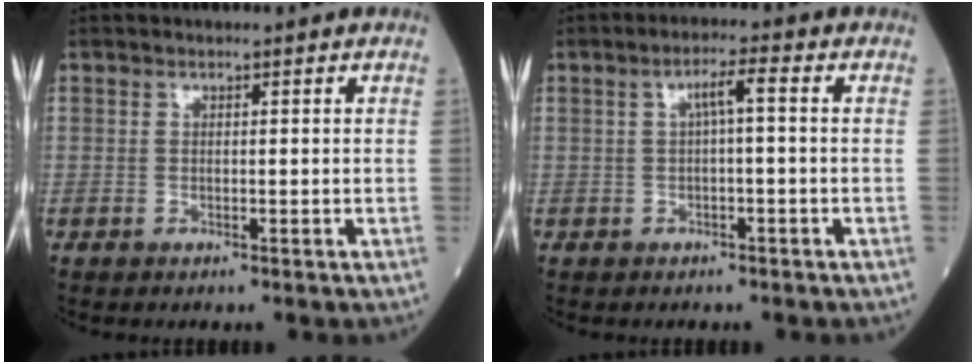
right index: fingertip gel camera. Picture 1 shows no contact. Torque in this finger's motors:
{"motor_torque": [0.52, 0.02, 0.17, 0.06]}